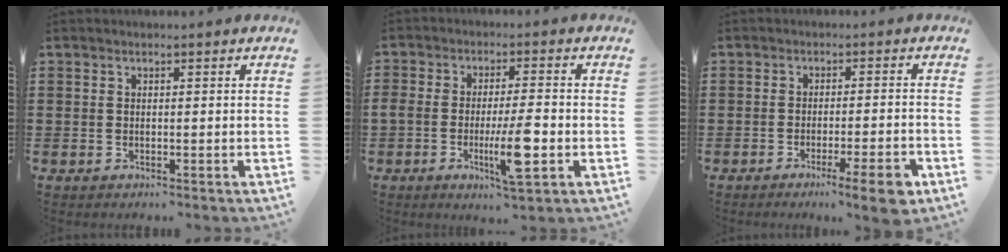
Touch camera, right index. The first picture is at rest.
{"total": 8.9, "force": [-2.6, 1.9, 8.3], "torque": [-0.159, -0.011, -0.046]}
{"total": 5.6, "force": [-3.4, 0.4, 4.5], "torque": [-0.068, -0.008, -0.054]}